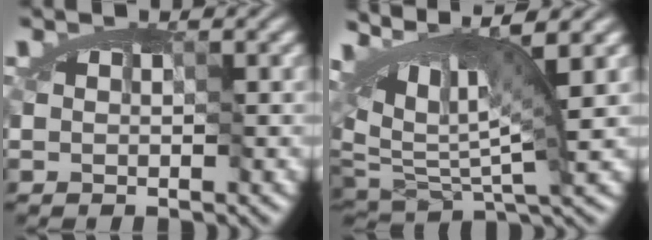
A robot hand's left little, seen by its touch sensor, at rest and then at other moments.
{"total": 9.2, "force": [3.4, 2.3, 8.2], "torque": [-0.146, 0.012, 0.057]}